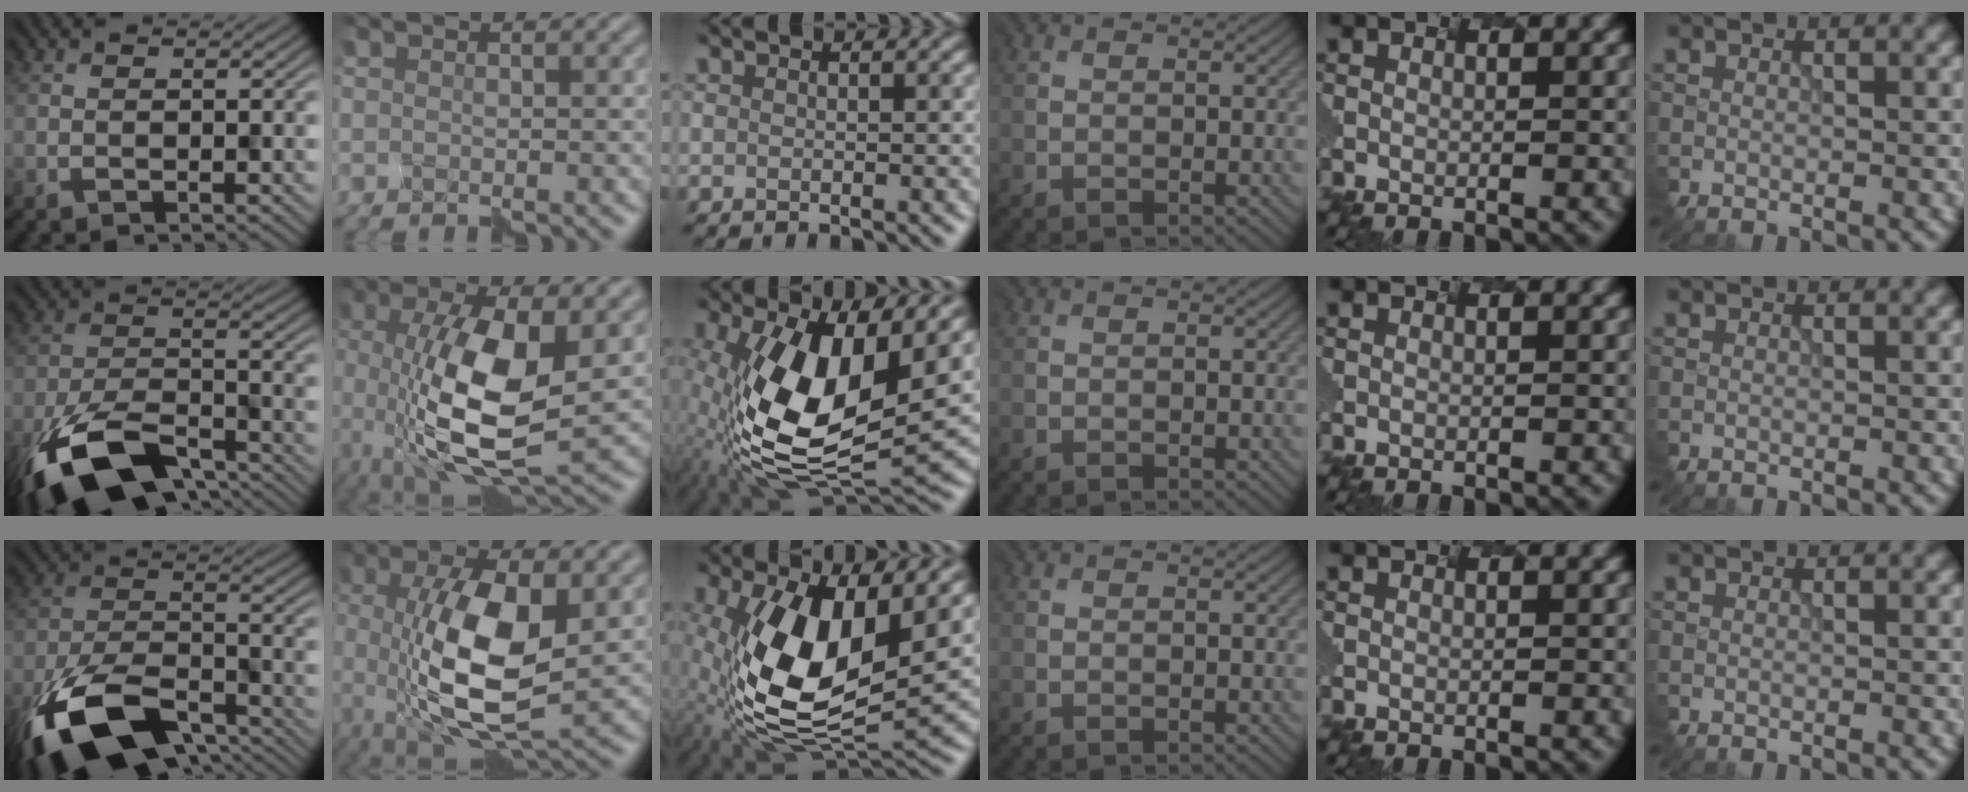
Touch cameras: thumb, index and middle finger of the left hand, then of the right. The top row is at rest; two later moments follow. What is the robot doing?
{"motion": "disassemble", "object": "markers"}